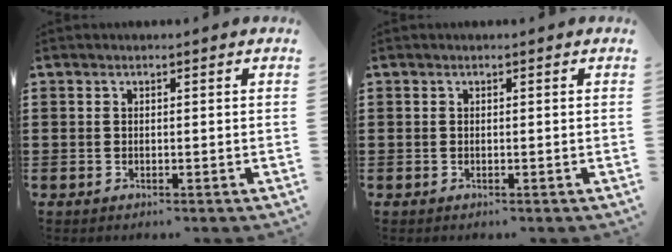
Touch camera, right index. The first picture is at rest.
{"total": 0.0}